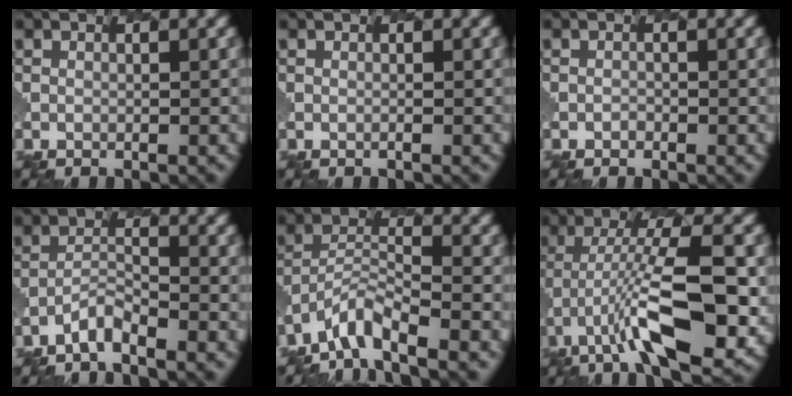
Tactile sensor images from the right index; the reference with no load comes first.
{"total": 0.0}
{"total": 0.8, "force": [-0.4, 0.0, -0.7], "torque": [0.001, 0.005, -0.011]}
{"total": 2.3, "force": [-2.3, 0.0, 0.1], "torque": [-0.017, 0.009, -0.057]}
{"total": 4.4, "force": [-4.2, 0.6, 1.4], "torque": [-0.034, 0.007, -0.086]}
{"total": 9.0, "force": [-3.6, 2.7, 7.8], "torque": [-0.152, 0.021, -0.068]}